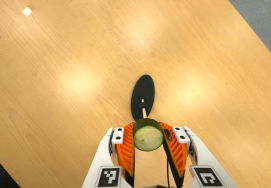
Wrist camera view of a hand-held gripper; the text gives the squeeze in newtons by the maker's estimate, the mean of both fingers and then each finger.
{"total": 10.7, "left": 9.9, "right": 11.6}